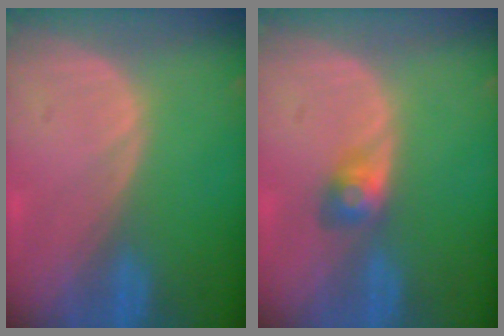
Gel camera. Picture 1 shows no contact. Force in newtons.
{"total": 2.9, "press": 2.7, "slide": 1.0}